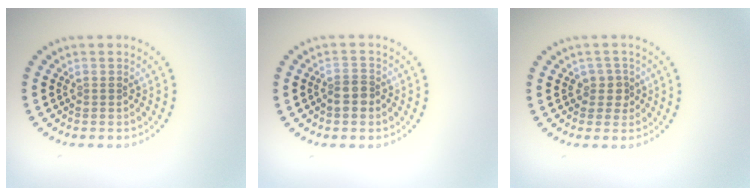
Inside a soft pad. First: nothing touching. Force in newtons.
{"total": 2.0, "press": 1.7, "slide": 1.0}
{"total": 1.8, "press": 1.4, "slide": 1.1}